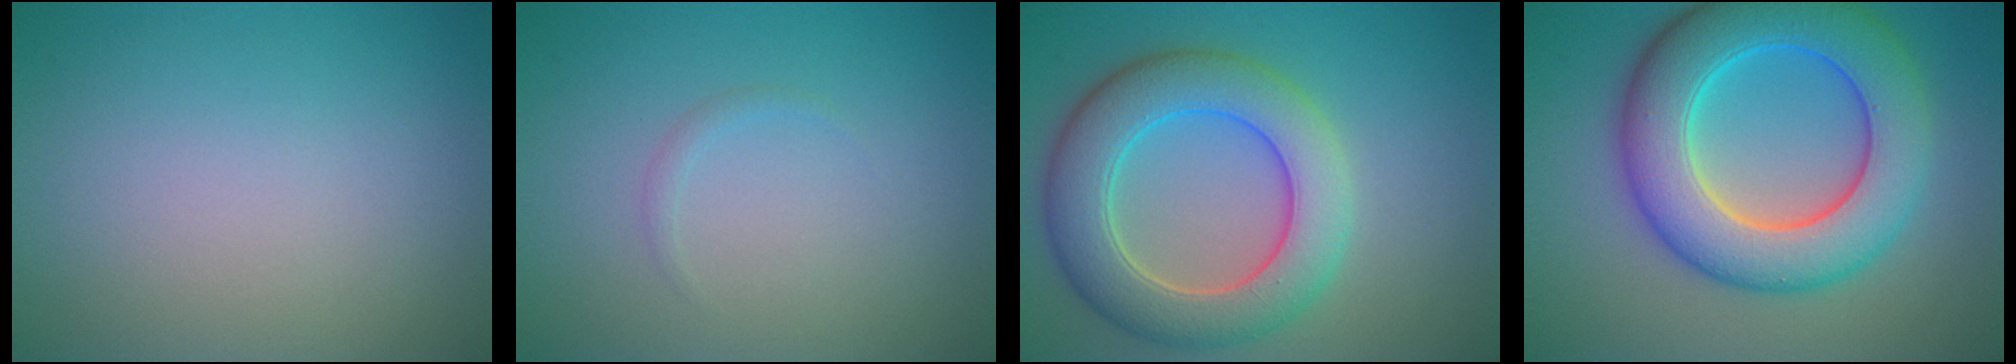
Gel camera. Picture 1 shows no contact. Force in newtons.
{"total": 0.6, "press": 0.6, "slide": 0.1}
{"total": 7.9, "press": 7.9, "slide": 0.4}
{"total": 10.3, "press": 10.2, "slide": 0.3}